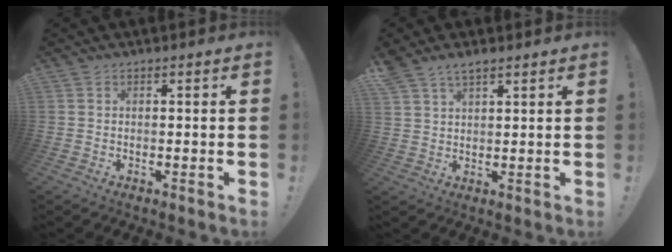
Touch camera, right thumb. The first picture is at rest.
{"total": 4.2, "force": [3.3, 1.6, 2.0], "torque": [-0.038, -0.015, 0.064]}